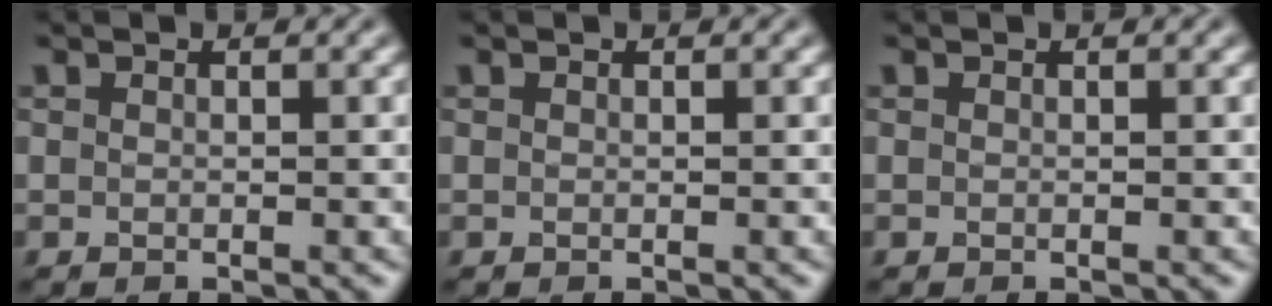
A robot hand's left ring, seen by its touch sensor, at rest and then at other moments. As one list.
[{"total": 0.0}, {"total": 0.0}]